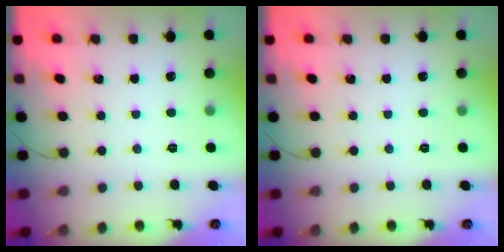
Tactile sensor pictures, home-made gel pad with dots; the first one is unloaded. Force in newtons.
{"total": 0.0}